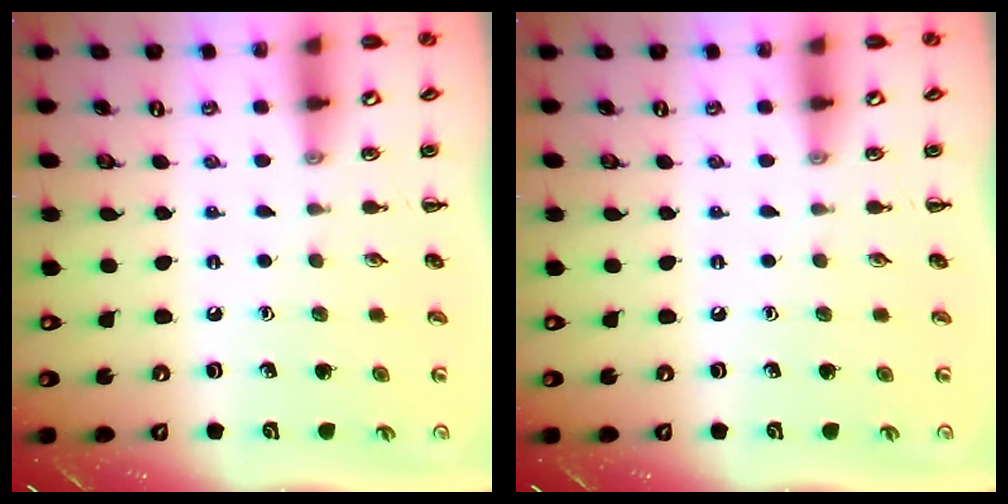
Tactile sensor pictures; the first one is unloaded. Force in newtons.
{"total": 0.0}